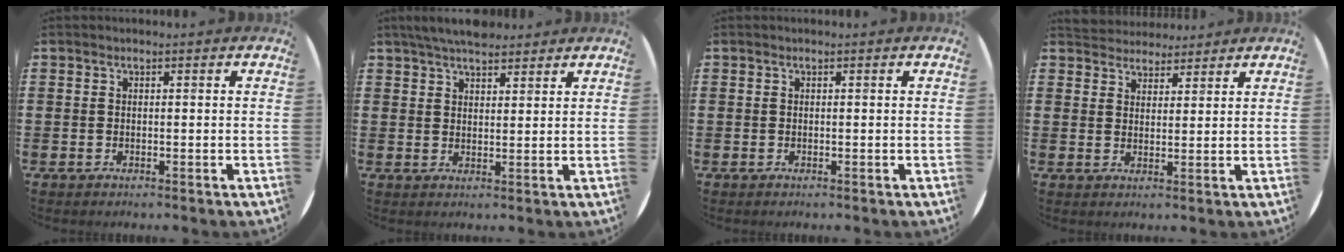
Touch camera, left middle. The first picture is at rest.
{"total": 4.5, "force": [4.1, 1.1, 1.5], "torque": [-0.038, -0.008, 0.075]}
{"total": 0.0}
{"total": 3.6, "force": [3.4, 1.1, -0.2], "torque": [-0.007, -0.008, 0.065]}